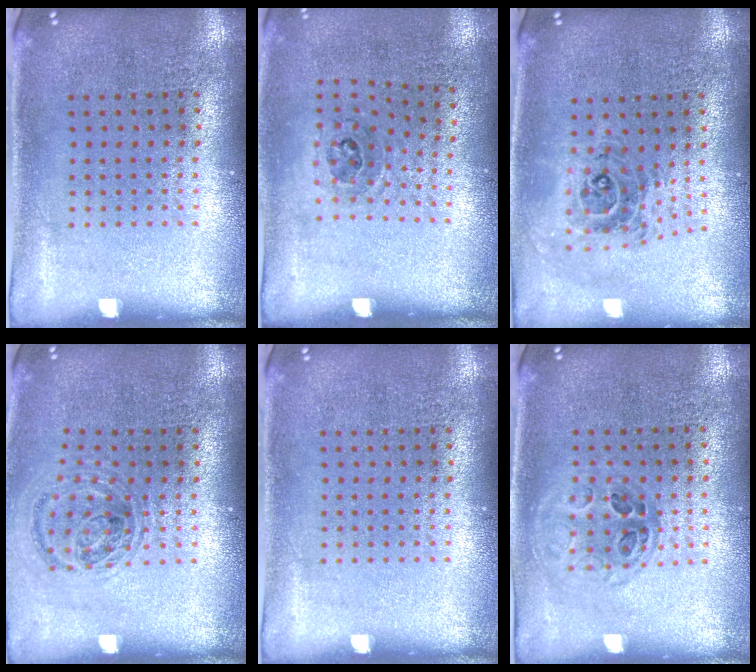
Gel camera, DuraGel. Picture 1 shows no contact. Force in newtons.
{"total": 1.1, "press": 0.7, "slide": 0.9}
{"total": 1.0, "press": 0.9, "slide": 0.3}
{"total": 0.9, "press": 0.9, "slide": 0.3}
{"total": 0.0}
{"total": 0.9, "press": 0.9, "slide": 0.3}